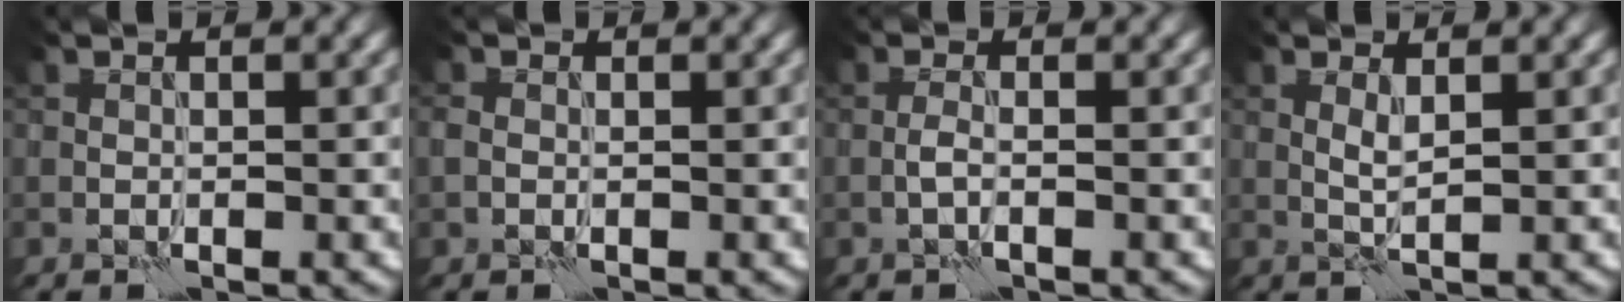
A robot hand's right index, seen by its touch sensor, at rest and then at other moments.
{"total": 1.1, "force": [-0.3, 1.0, 0.5], "torque": [-0.012, 0.001, -0.009]}
{"total": 1.3, "force": [-0.5, 0.2, 1.1], "torque": [-0.026, 0.004, -0.014]}
{"total": 1.3, "force": [0.5, 0.1, 1.2], "torque": [-0.030, 0.001, 0.009]}